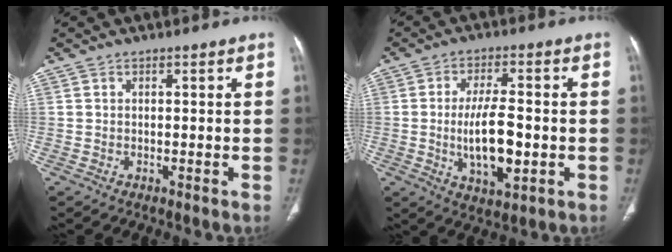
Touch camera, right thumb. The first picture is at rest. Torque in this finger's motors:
{"motor_torque": [-0.23, 0.91, 0.42, 0.72, 0.09]}